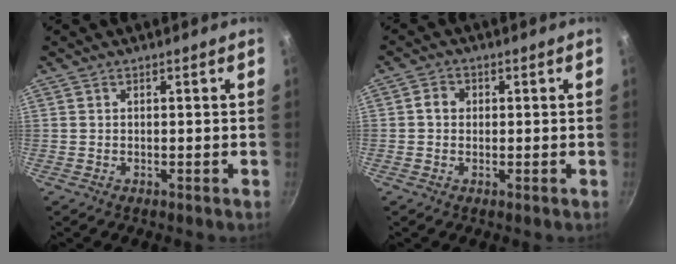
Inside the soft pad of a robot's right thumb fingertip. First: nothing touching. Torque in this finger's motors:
{"motor_torque": [1.57, 1.81, 0.83, -0.33, 0.14]}